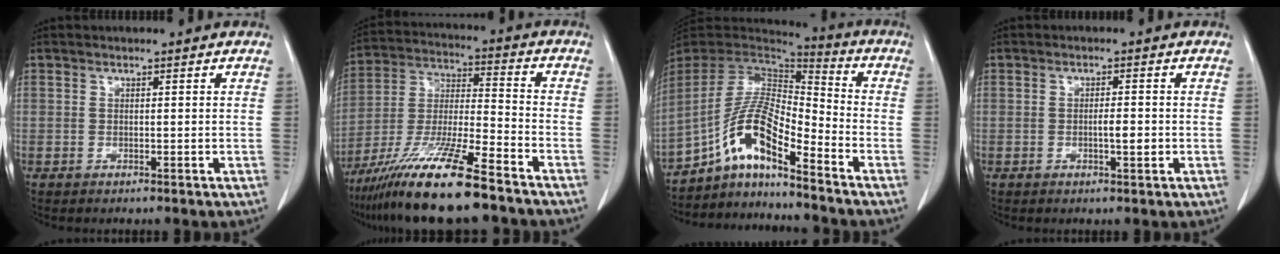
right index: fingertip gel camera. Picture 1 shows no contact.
{"total": 16.6, "force": [-12.0, 0.8, 11.4], "torque": [-0.239, -0.035, -0.222]}
{"total": 12.2, "force": [-7.7, 2.0, 9.3], "torque": [-0.186, 0.016, -0.141]}
{"total": 2.4, "force": [-0.5, 0.5, 2.3], "torque": [-0.043, 0.000, -0.007]}